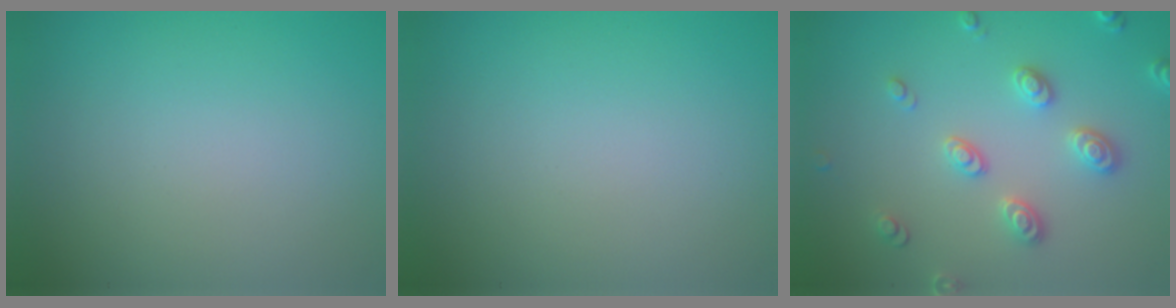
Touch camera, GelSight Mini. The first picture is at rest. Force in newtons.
{"total": 0.0}
{"total": 2.8, "press": 2.7, "slide": 0.8}